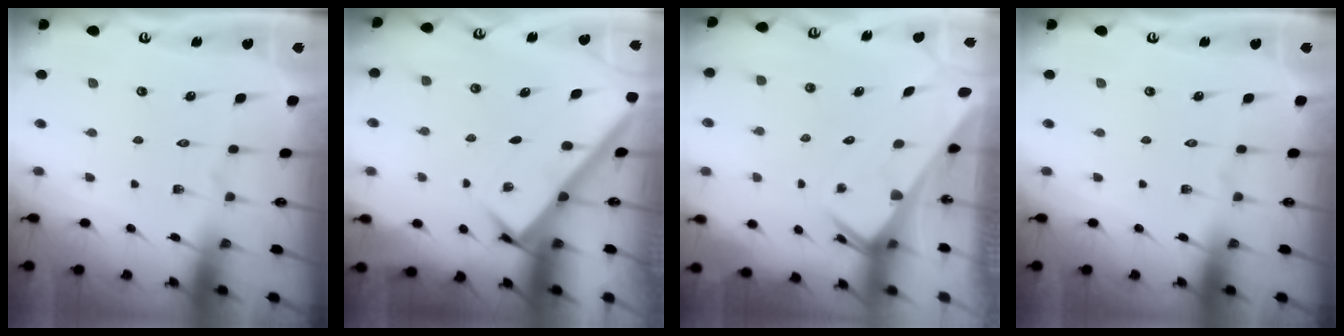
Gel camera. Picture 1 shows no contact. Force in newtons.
{"total": 2.6, "press": 2.6, "slide": 0.3}
{"total": 2.6, "press": 2.6, "slide": 0.2}
{"total": 0.0}